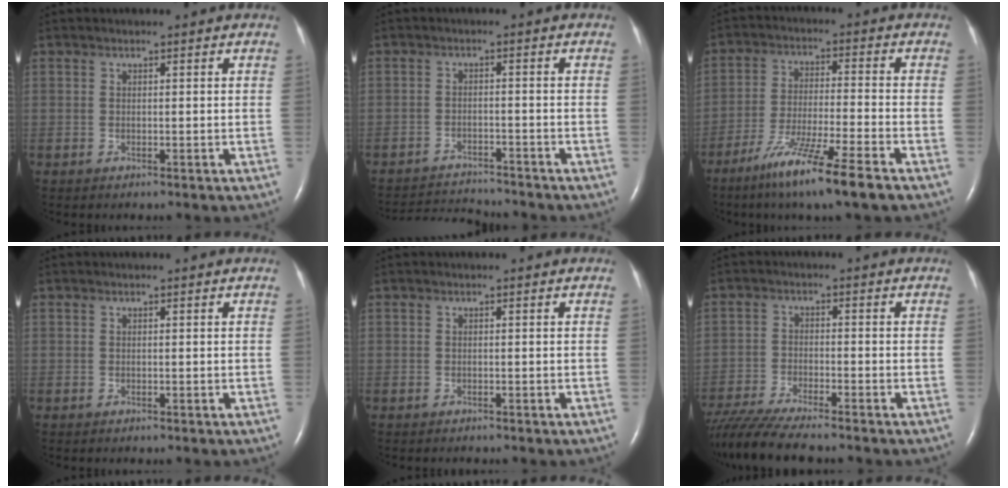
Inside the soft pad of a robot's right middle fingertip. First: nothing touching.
{"total": 7.0, "force": [-7.0, 0.0, 0.4], "torque": [-0.013, -0.003, -0.116]}
{"total": 11.6, "force": [-7.8, -0.7, 8.7], "torque": [-0.165, -0.039, -0.141]}
{"total": 0.0}
{"total": 0.9, "force": [-0.8, 0.1, 0.3], "torque": [-0.008, -0.003, -0.010]}
{"total": 10.9, "force": [-9.5, 0.3, 5.3], "torque": [-0.097, -0.029, -0.160]}